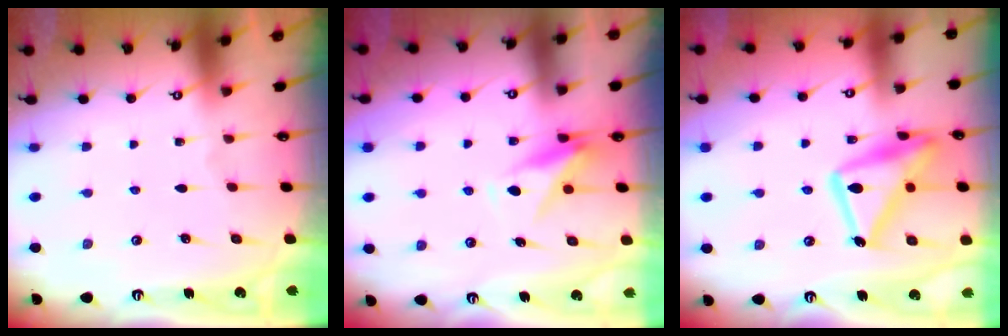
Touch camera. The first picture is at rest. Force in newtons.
{"total": 9.2, "press": 9.1, "slide": 1.4}
{"total": 18.6, "press": 18.6, "slide": 1.2}